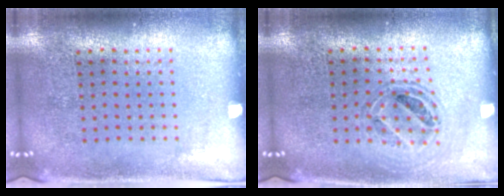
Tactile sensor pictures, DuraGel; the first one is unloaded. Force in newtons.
{"total": 0.8, "press": 0.8, "slide": 0.1}